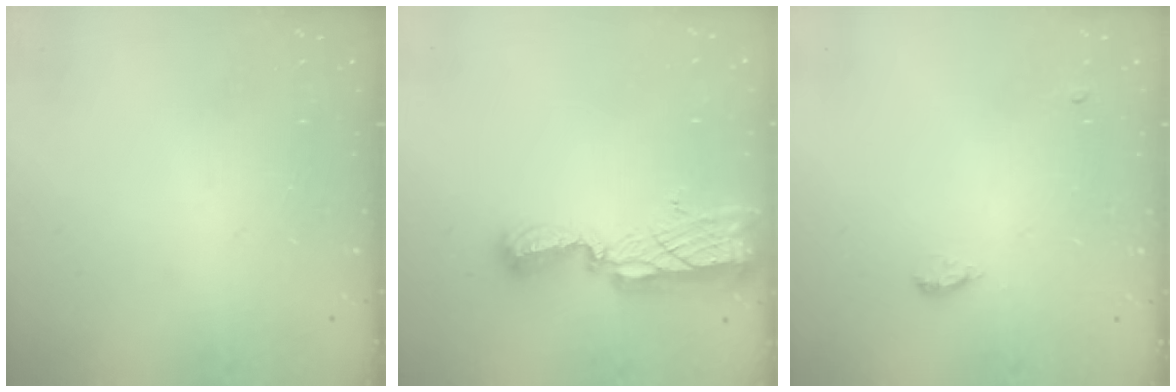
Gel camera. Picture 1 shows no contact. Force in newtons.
{"total": 8.7, "press": 8.6, "slide": 0.8}
{"total": 8.1, "press": 5.6, "slide": 5.8}